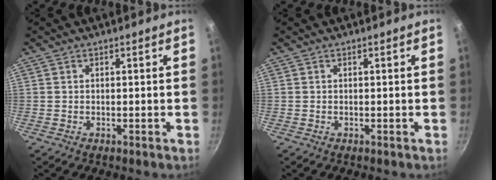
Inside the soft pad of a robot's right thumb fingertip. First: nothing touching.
{"total": 0.0}